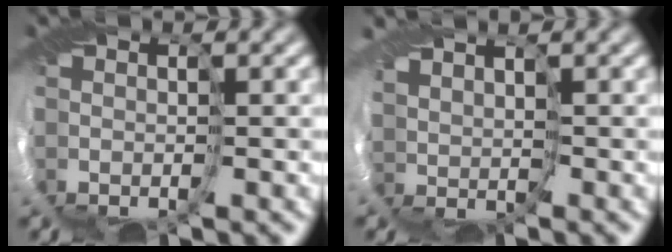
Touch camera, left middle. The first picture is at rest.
{"total": 1.6, "force": [1.6, 0.2, 0.0], "torque": [-0.010, 0.002, 0.029]}